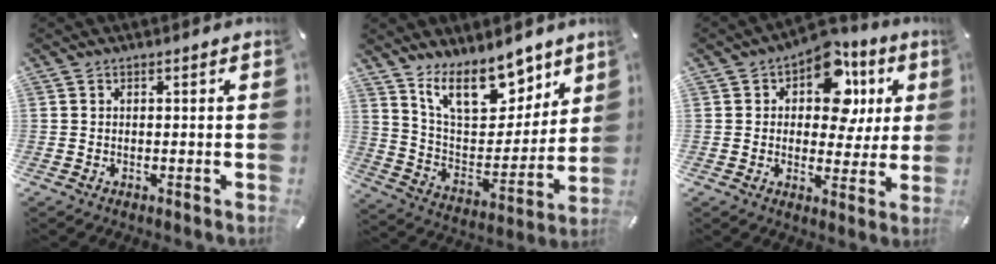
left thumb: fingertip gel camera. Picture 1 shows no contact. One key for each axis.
{"total": 17.4, "fx": 12.8, "fy": 8.5, "fz": 8.3, "tx": -0.143, "ty": -0.084, "tz": 0.232}
{"total": 14.1, "fx": 5.4, "fy": 9.2, "fz": 9.2, "tx": -0.125, "ty": -0.024, "tz": 0.094}